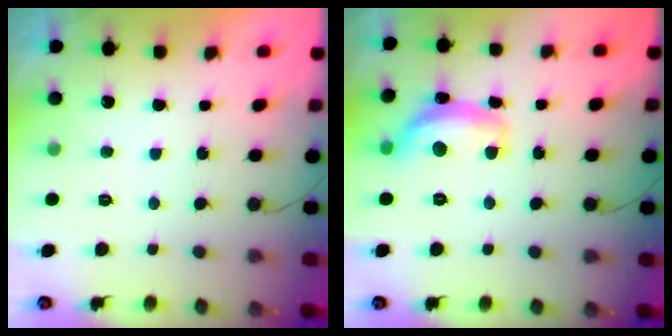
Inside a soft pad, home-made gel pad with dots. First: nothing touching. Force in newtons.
{"total": 13.5, "press": 13.5, "slide": 0.9}